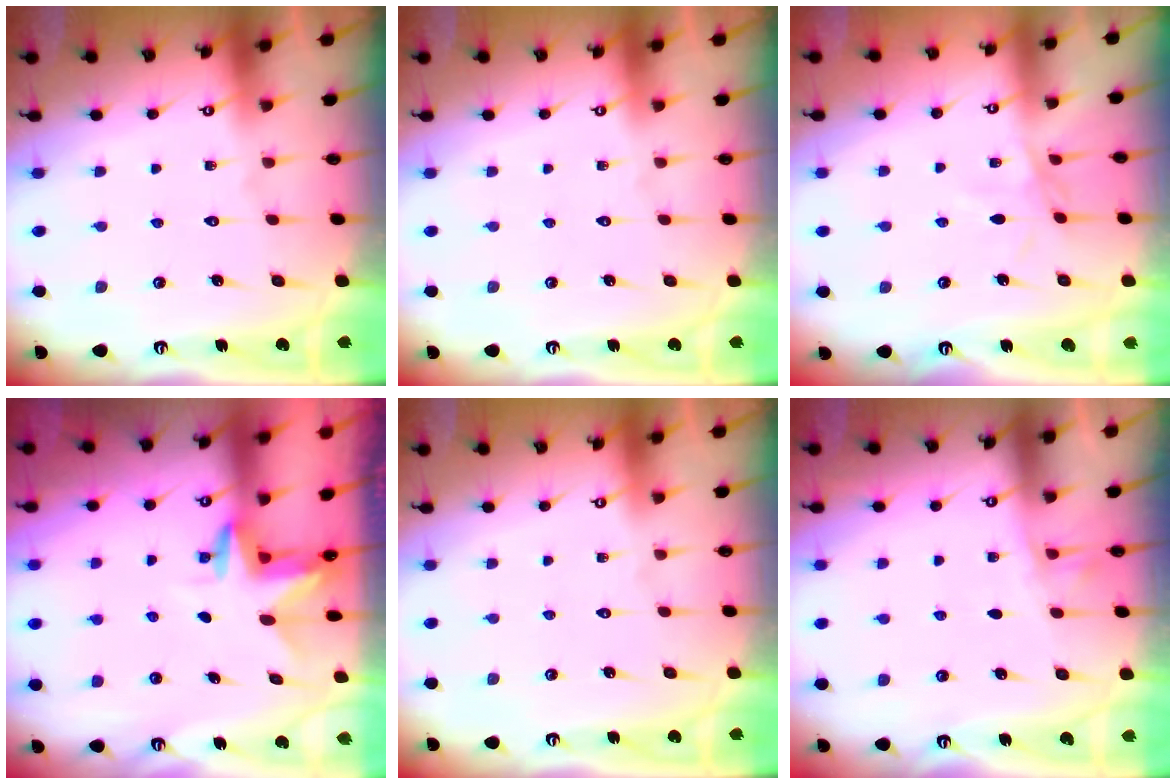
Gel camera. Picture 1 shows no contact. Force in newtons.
{"total": 0.0}
{"total": 3.7, "press": 3.7, "slide": 0.5}
{"total": 3.0, "press": 3.0, "slide": 0.2}
{"total": 0.0}
{"total": 2.9, "press": 2.9, "slide": 0.4}